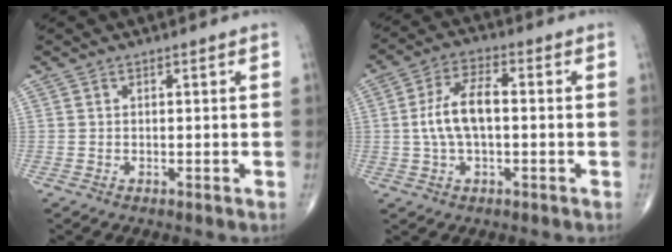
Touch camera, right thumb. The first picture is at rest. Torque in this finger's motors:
{"motor_torque": [0.15, 0.38, 0.89, -0.11, 0.12]}